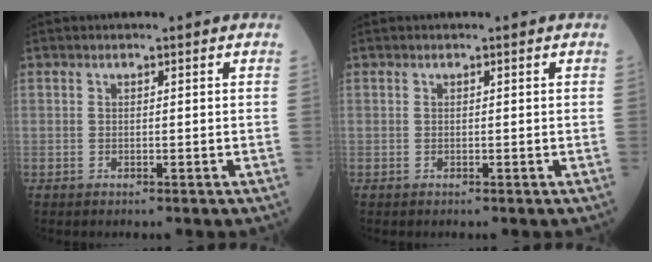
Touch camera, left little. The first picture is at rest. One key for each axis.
{"total": 0.0}